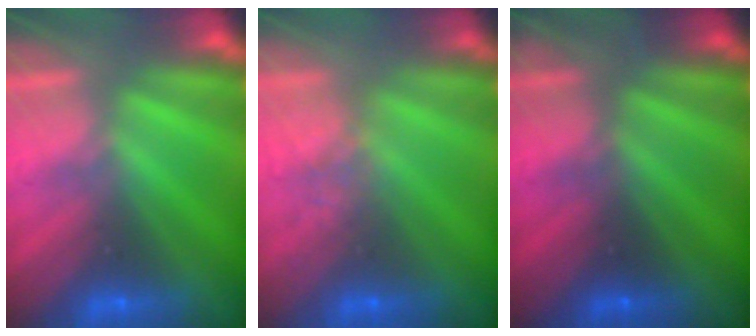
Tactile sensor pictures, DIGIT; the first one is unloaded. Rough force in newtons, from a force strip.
{"total": 2.3}
{"total": 2.6}